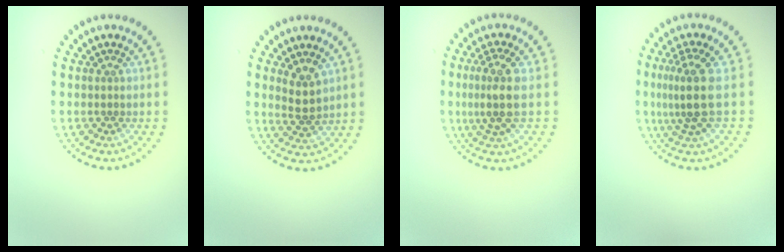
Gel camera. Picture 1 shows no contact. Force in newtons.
{"total": 2.3, "press": 2.1, "slide": 0.9}
{"total": 3.2, "press": 2.6, "slide": 1.8}
{"total": 3.5, "press": 2.4, "slide": 2.5}